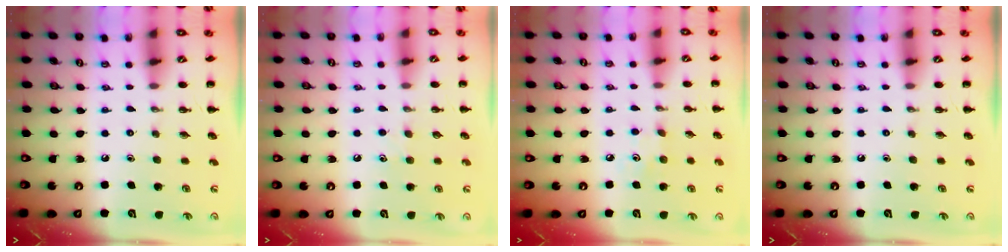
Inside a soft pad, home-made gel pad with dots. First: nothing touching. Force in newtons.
{"total": 4.6, "press": 4.4, "slide": 1.4}
{"total": 3.7, "press": 3.6, "slide": 0.9}
{"total": 0.0}